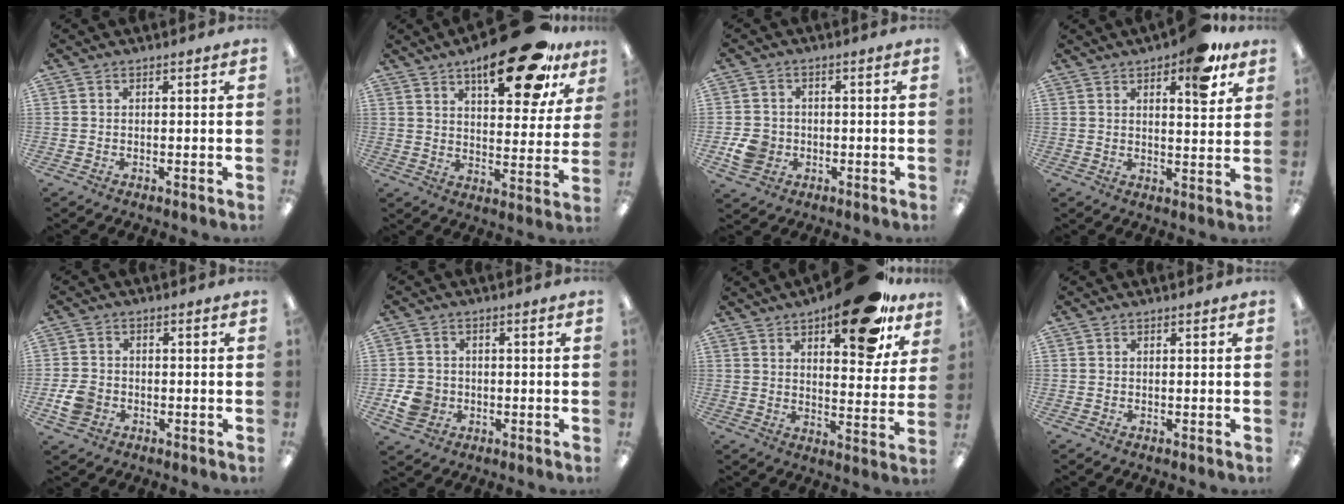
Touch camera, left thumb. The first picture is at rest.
{"total": 20.3, "force": [13.0, 7.6, 13.5], "torque": [-0.185, -0.071, 0.206]}
{"total": 5.7, "force": [-1.6, 4.9, 2.4], "torque": [-0.035, 0.003, -0.028]}
{"total": 10.0, "force": [6.3, 3.4, 6.9], "torque": [-0.077, -0.033, 0.098]}
{"total": 5.3, "force": [-1.8, 4.1, 2.7], "torque": [-0.047, 0.006, -0.034]}
{"total": 5.8, "force": [-1.4, 5.1, 2.5], "torque": [-0.039, 0.003, -0.025]}
{"total": 18.7, "force": [12.4, 7.5, 11.8], "torque": [-0.142, -0.078, 0.199]}
{"total": 0.0}